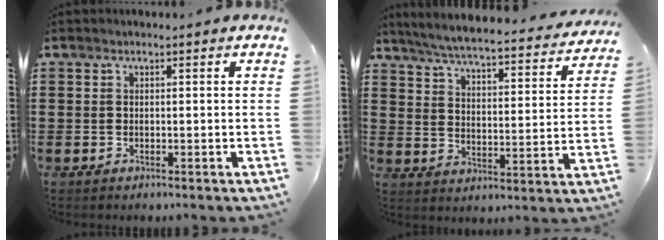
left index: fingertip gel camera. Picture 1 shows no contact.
{"total": 5.5, "force": [5.2, -0.3, 1.7], "torque": [-0.059, -0.039, 0.085]}